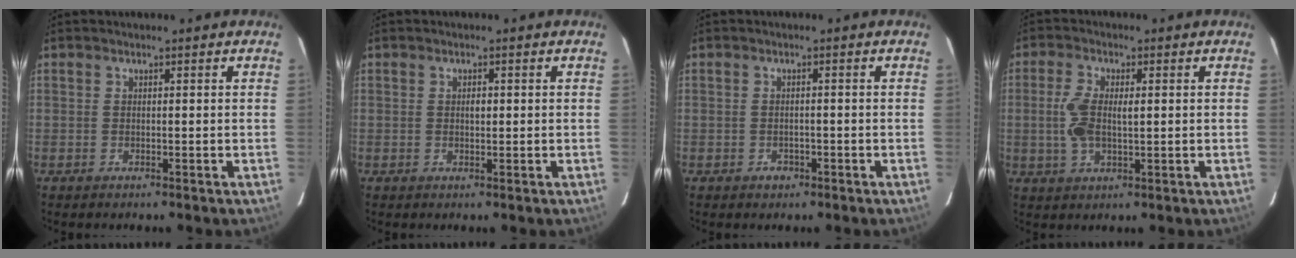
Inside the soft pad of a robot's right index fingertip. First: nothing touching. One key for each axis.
{"total": 1.1, "fx": 0.1, "fy": 0.6, "fz": 0.9, "tx": -0.016, "ty": 0.002, "tz": 0.002}
{"total": 1.4, "fx": -0.9, "fy": 1.0, "fz": 0.4, "tx": -0.005, "ty": 0.004, "tz": -0.010}
{"total": 5.9, "fx": 0.3, "fy": 2.3, "fz": 5.4, "tx": -0.120, "ty": 0.008, "tz": 0.009}